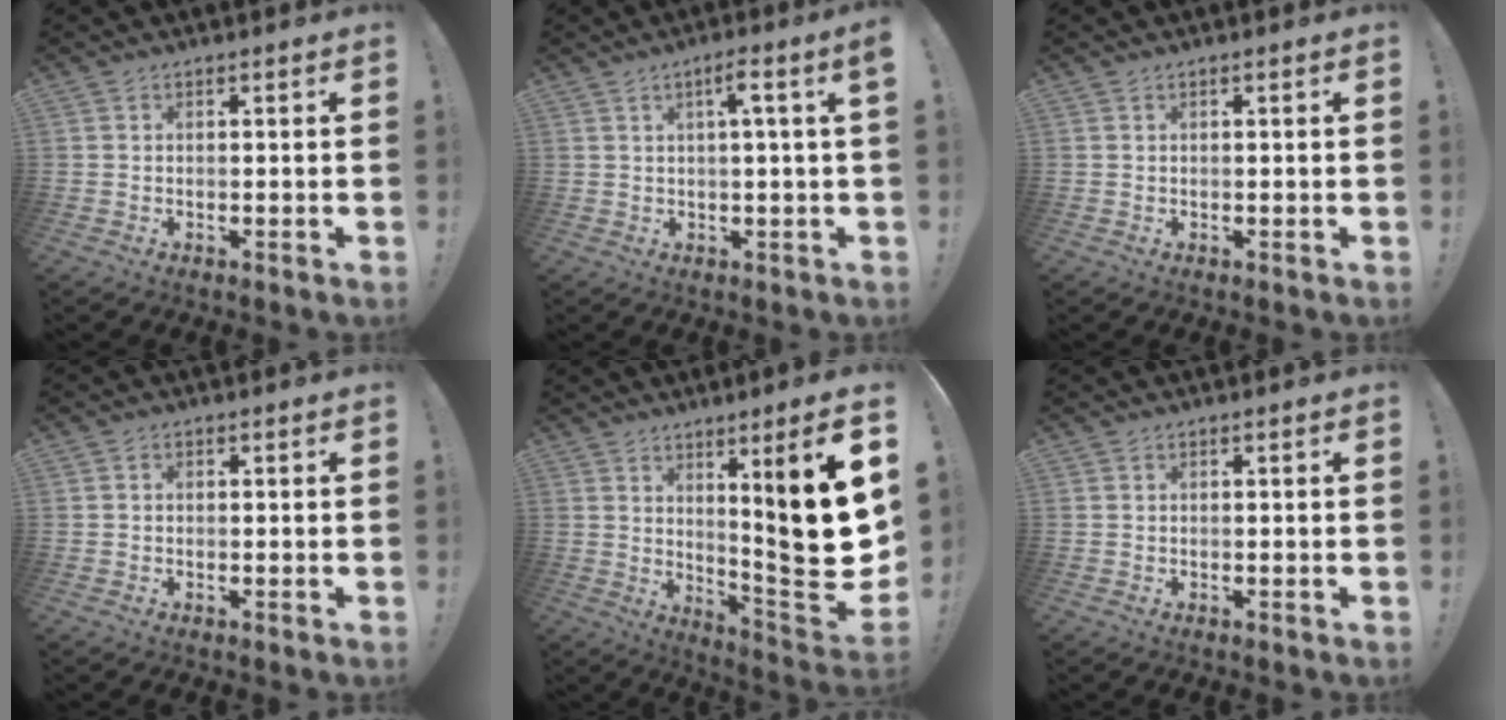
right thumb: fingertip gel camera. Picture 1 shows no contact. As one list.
[{"total": 4.7, "force": [1.3, -0.6, 4.5], "torque": [-0.070, -0.007, 0.013]}, {"total": 0.0}, {"total": 0.7, "force": [-0.2, 0.6, 0.3], "torque": [-0.004, 0.004, -0.004]}, {"total": 18.7, "force": [5.3, 1.8, 17.9], "torque": [-0.244, -0.058, 0.077]}, {"total": 0.0}]